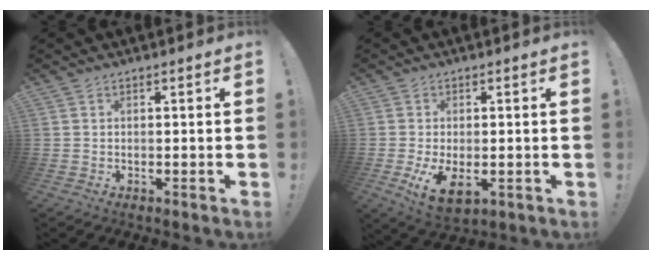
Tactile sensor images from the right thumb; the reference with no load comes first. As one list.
[{"total": 7.7, "force": [-1.0, 4.1, 6.5], "torque": [-0.124, -0.009, -0.012]}]